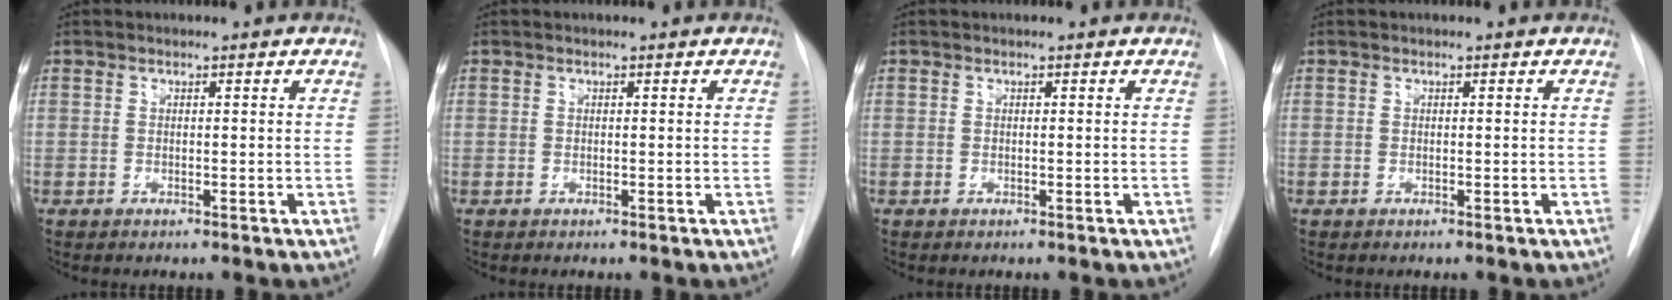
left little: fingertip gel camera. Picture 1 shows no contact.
{"total": 0.0}
{"total": 0.0}
{"total": 0.0}